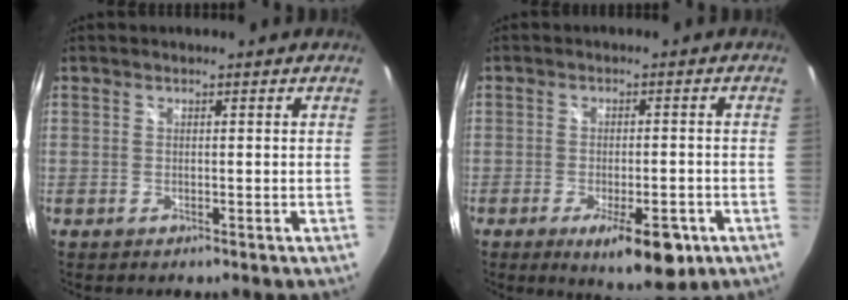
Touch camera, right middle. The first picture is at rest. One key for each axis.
{"total": 10.3, "fx": -5.5, "fy": 3.4, "fz": 8.0, "tx": -0.129, "ty": -0.018, "tz": -0.073}